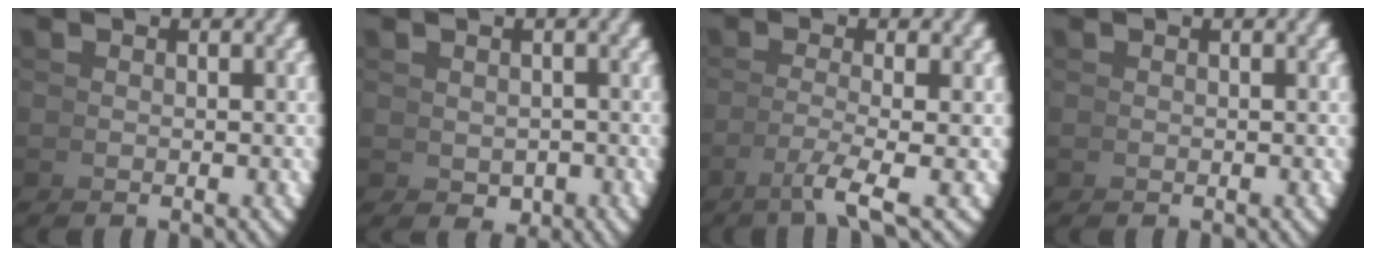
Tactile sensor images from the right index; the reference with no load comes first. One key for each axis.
{"total": 0.7, "fx": 0.2, "fy": 0.5, "fz": 0.4, "tx": 0.007, "ty": -0.012, "tz": 0.020}
{"total": 3.7, "fx": -1.2, "fy": -0.2, "fz": 3.5, "tx": -0.064, "ty": -0.013, "tz": -0.009}
{"total": 0.0}